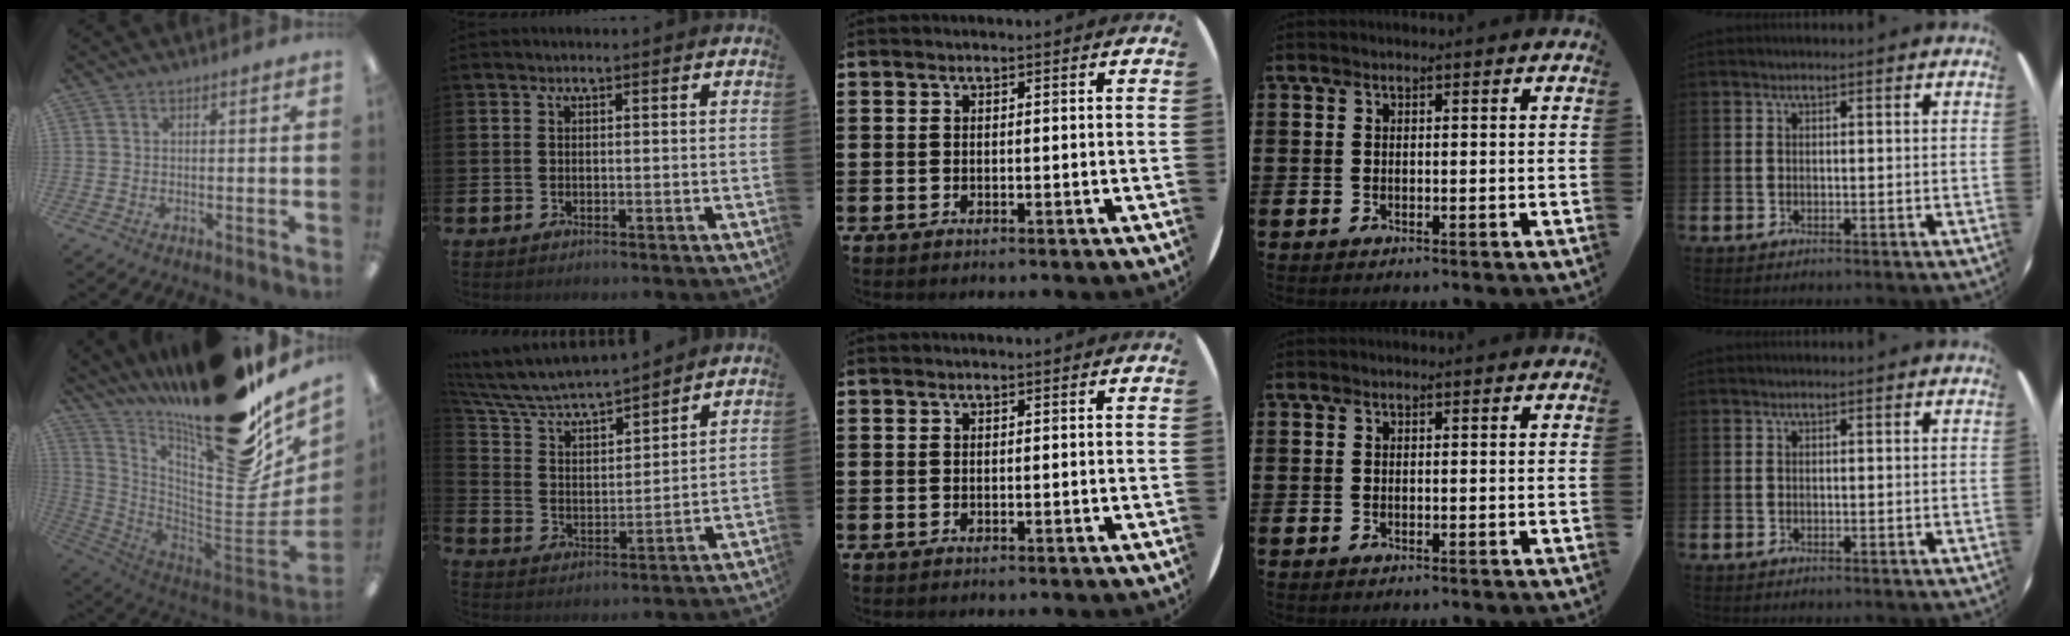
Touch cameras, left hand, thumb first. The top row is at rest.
{"thumb": {"total": 26.2, "force": [18.6, 7.2, 17.0], "torque": [-0.211, -0.154, 0.309]}, "index": {"total": 7.3, "force": [6.9, 1.3, 2.1], "torque": [-0.080, -0.053, 0.119]}}